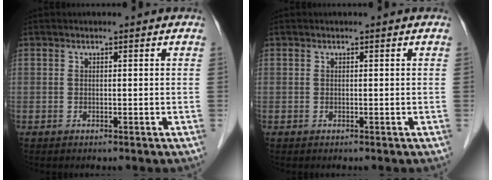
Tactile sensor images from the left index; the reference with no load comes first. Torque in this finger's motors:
{"motor_torque": [0.00, 0.00, 0.00, 0.00]}